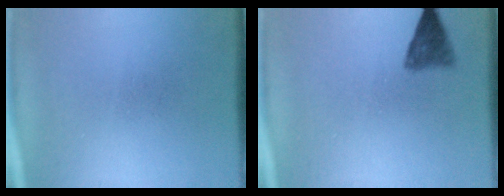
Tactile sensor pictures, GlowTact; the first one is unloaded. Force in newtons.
{"total": 3.1}